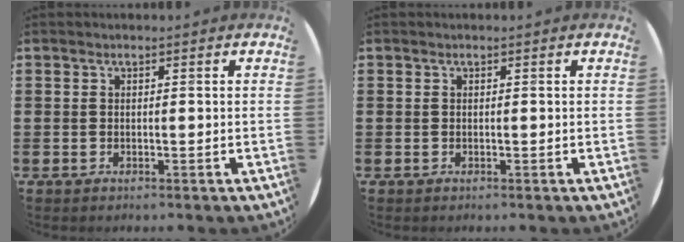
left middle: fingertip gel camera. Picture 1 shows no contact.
{"total": 0.0}